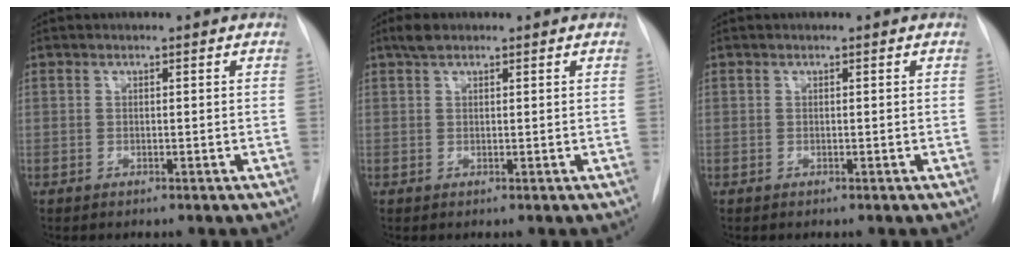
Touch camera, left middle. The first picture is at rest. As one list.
[{"total": 1.9, "force": [1.4, 0.7, 1.0], "torque": [-0.024, 0.008, 0.027]}, {"total": 0.0}]